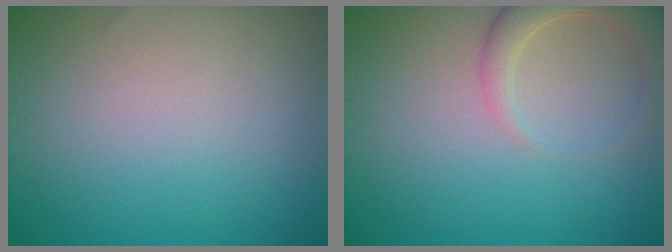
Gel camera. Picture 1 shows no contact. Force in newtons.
{"total": 3.8, "press": 3.8, "slide": 0.4}